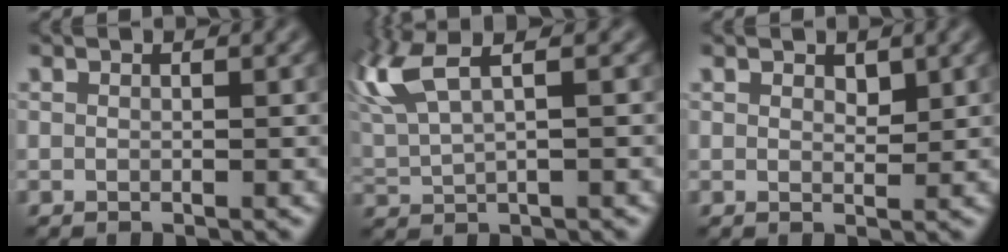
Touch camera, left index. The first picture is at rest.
{"total": 5.8, "force": [2.8, 1.7, 4.7], "torque": [-0.122, 0.014, 0.058]}
{"total": 0.9, "force": [0.7, 0.4, 0.5], "torque": [-0.013, -0.004, 0.014]}